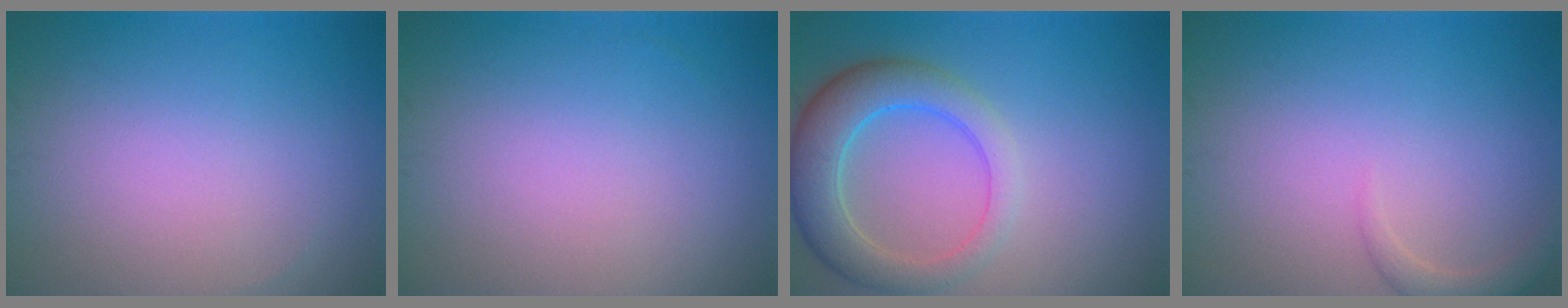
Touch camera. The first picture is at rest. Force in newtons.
{"total": 0.0}
{"total": 5.4, "press": 5.4, "slide": 0.3}
{"total": 1.6, "press": 1.6, "slide": 0.0}